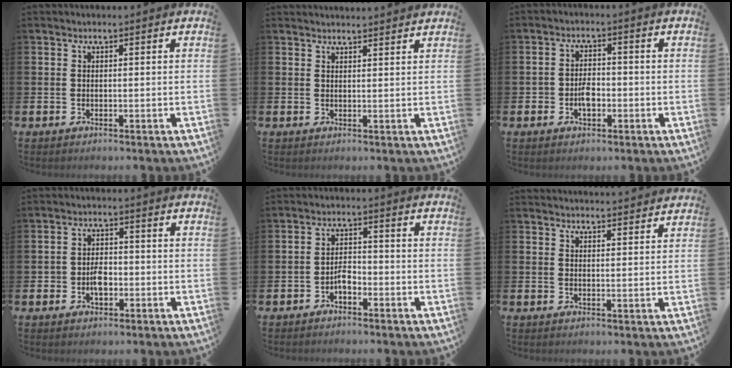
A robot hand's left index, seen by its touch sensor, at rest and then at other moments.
{"total": 2.0, "force": [2.0, 0.0, -0.1], "torque": [0.011, -0.016, 0.035]}
{"total": 2.9, "force": [-0.8, 2.0, 2.0], "torque": [-0.025, 0.000, -0.019]}
{"total": 3.0, "force": [-0.7, 2.1, 2.1], "torque": [-0.026, -0.002, -0.017]}
{"total": 2.3, "force": [-1.4, 1.1, 1.5], "torque": [-0.032, 0.009, -0.029]}
{"total": 3.1, "force": [3.1, -0.2, -0.2], "torque": [0.002, -0.021, 0.055]}